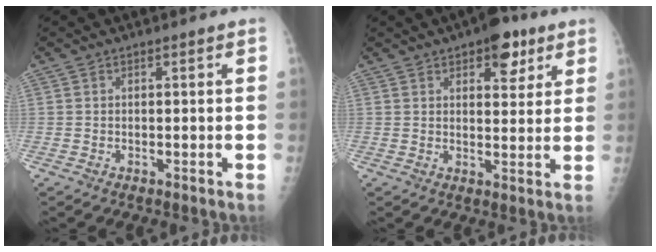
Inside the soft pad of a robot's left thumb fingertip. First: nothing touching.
{"total": 8.1, "force": [4.6, 4.0, 5.4], "torque": [-0.041, -0.017, 0.058]}